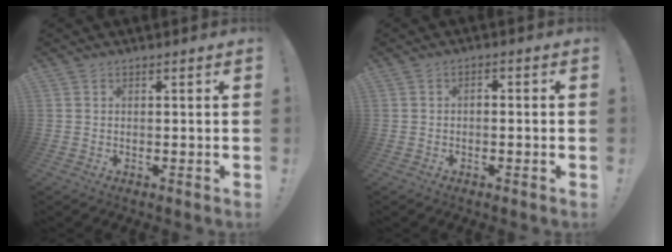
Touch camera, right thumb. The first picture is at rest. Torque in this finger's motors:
{"motor_torque": [0.00, 0.21, 0.09, -0.19, -0.01]}